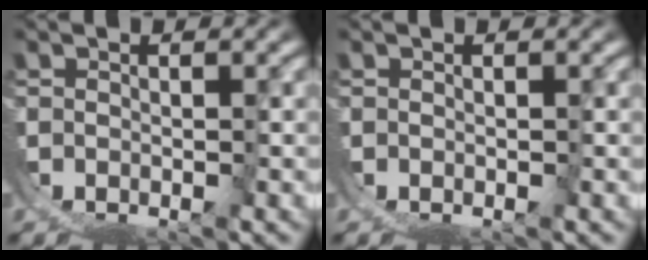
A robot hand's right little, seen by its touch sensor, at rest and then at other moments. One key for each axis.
{"total": 0.0}